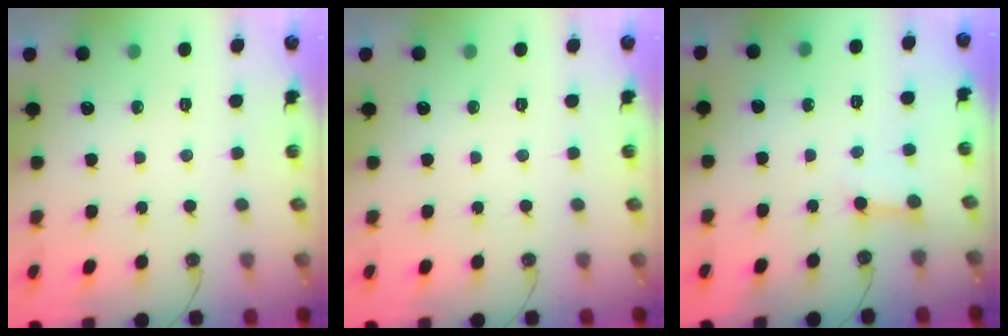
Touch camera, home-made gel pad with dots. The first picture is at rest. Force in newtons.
{"total": 0.0}
{"total": 3.0, "press": 3.0, "slide": 0.3}